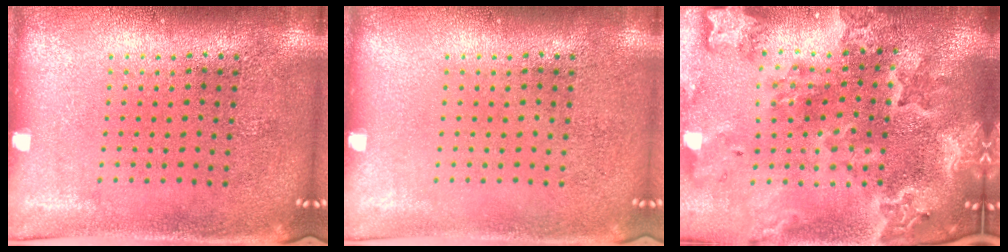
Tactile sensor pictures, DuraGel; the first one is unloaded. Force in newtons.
{"total": 0.0}
{"total": 4.1, "press": 3.5, "slide": 2.2}